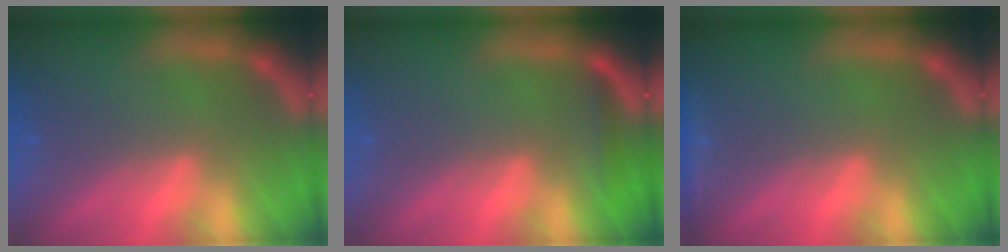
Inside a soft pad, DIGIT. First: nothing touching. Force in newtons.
{"total": 1.4}
{"total": 1.4}